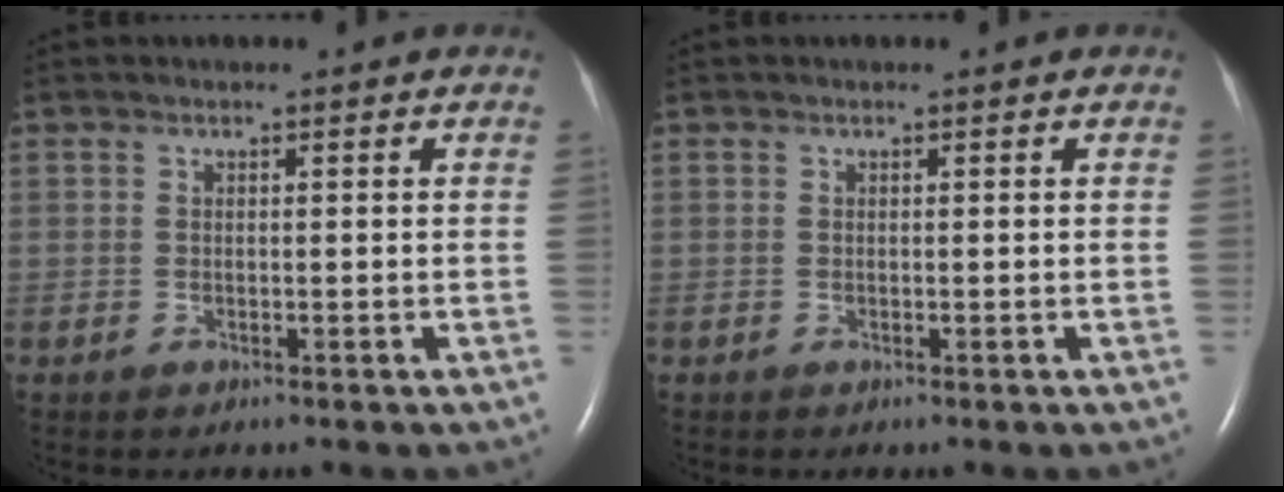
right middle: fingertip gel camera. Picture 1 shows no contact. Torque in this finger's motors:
{"motor_torque": [0.00, 0.00, 0.00, 0.00]}